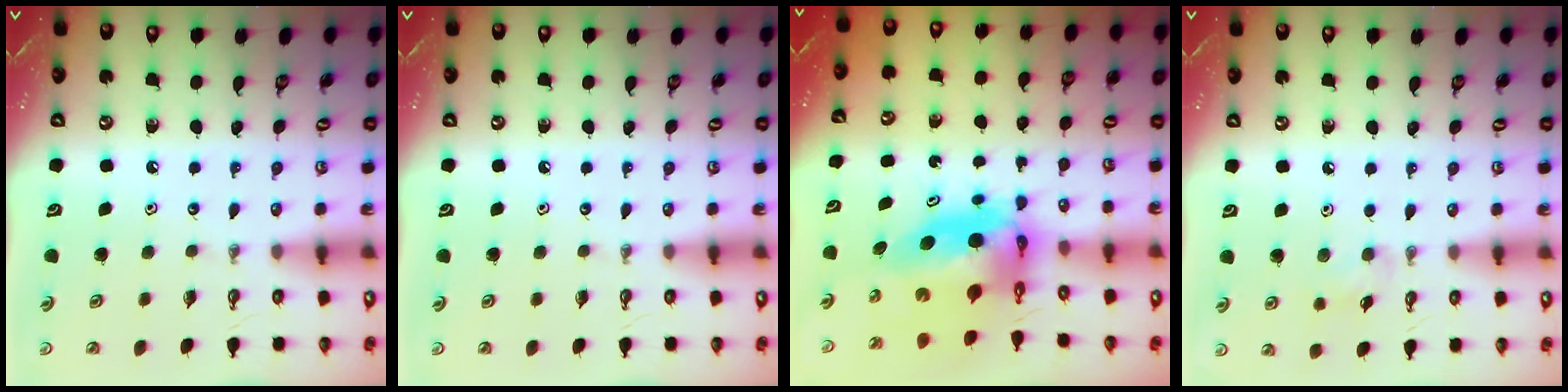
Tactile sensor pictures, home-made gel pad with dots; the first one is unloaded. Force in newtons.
{"total": 0.0}
{"total": 8.3, "press": 8.3, "slide": 0.7}
{"total": 8.1, "press": 7.2, "slide": 3.7}